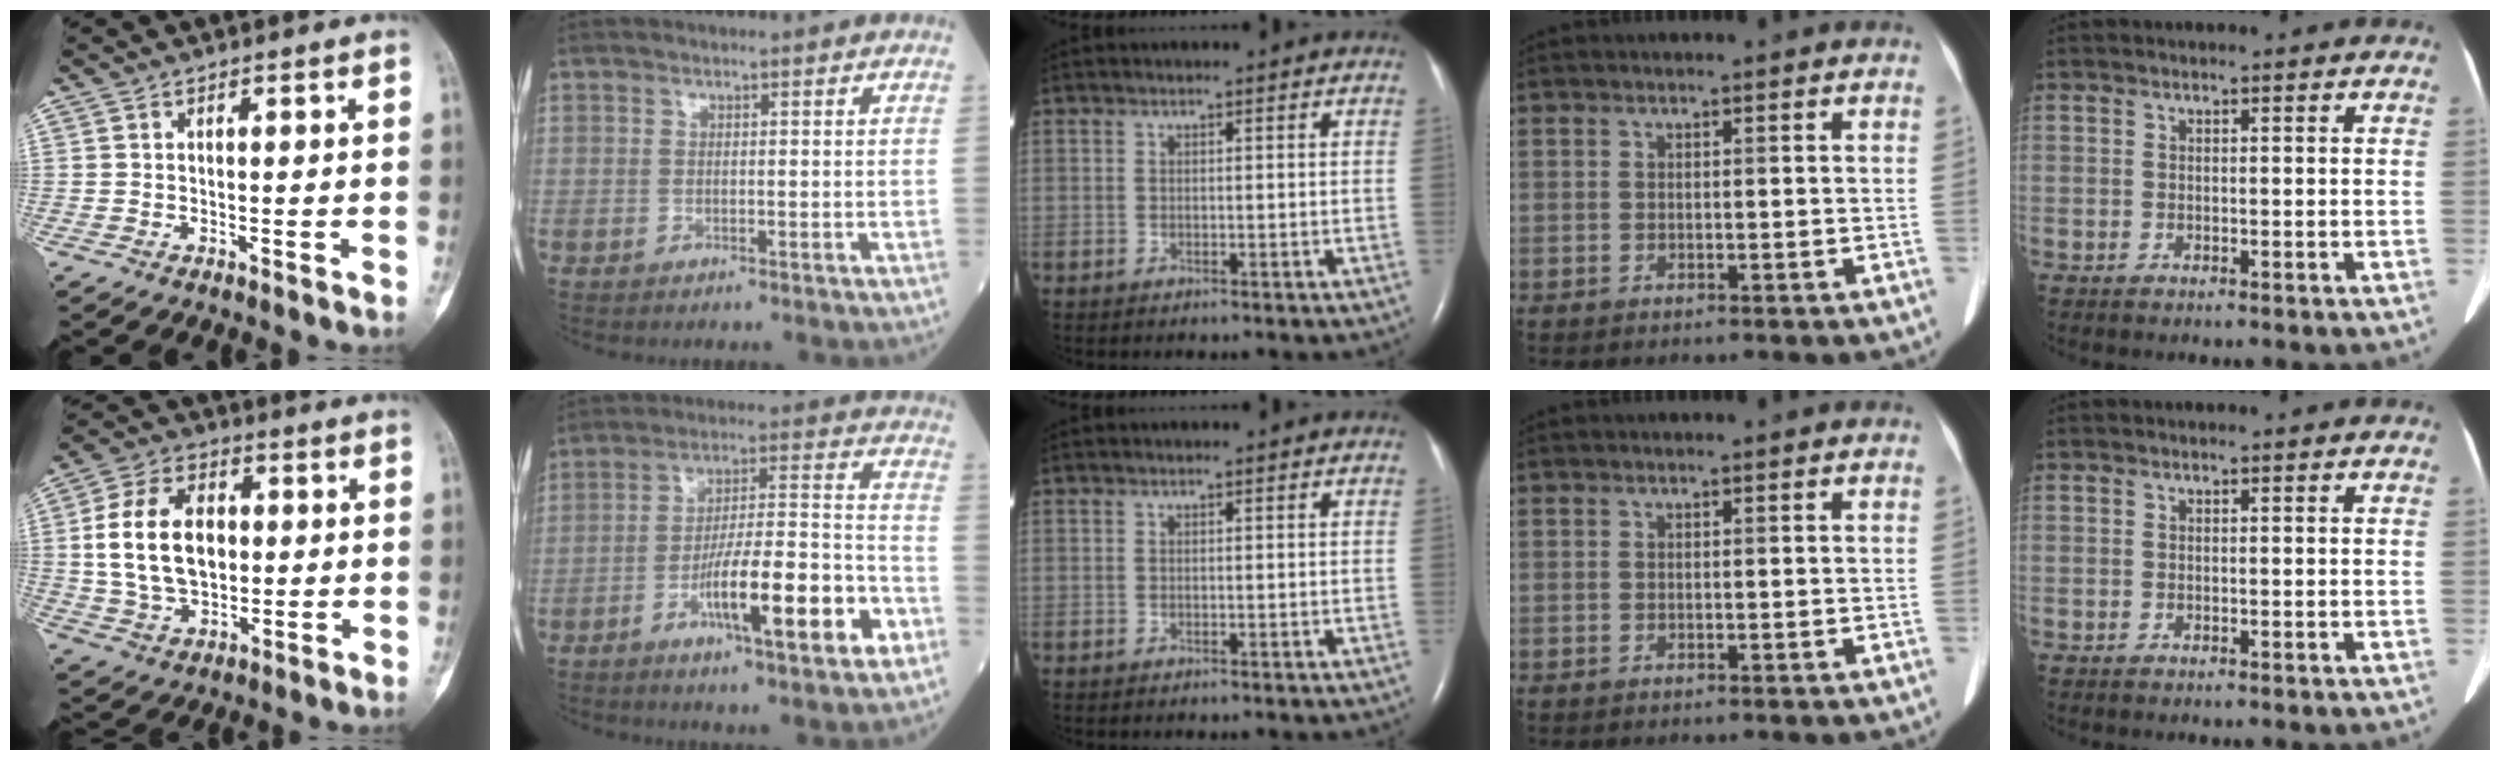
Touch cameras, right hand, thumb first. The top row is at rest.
{"thumb": {"total": 15.3, "force": [1.3, 10.2, 11.3], "torque": [-0.182, 0.008, 0.024]}, "index": {"total": 15.8, "force": [-6.7, 1.8, 14.2], "torque": [-0.238, 0.004, -0.101]}}